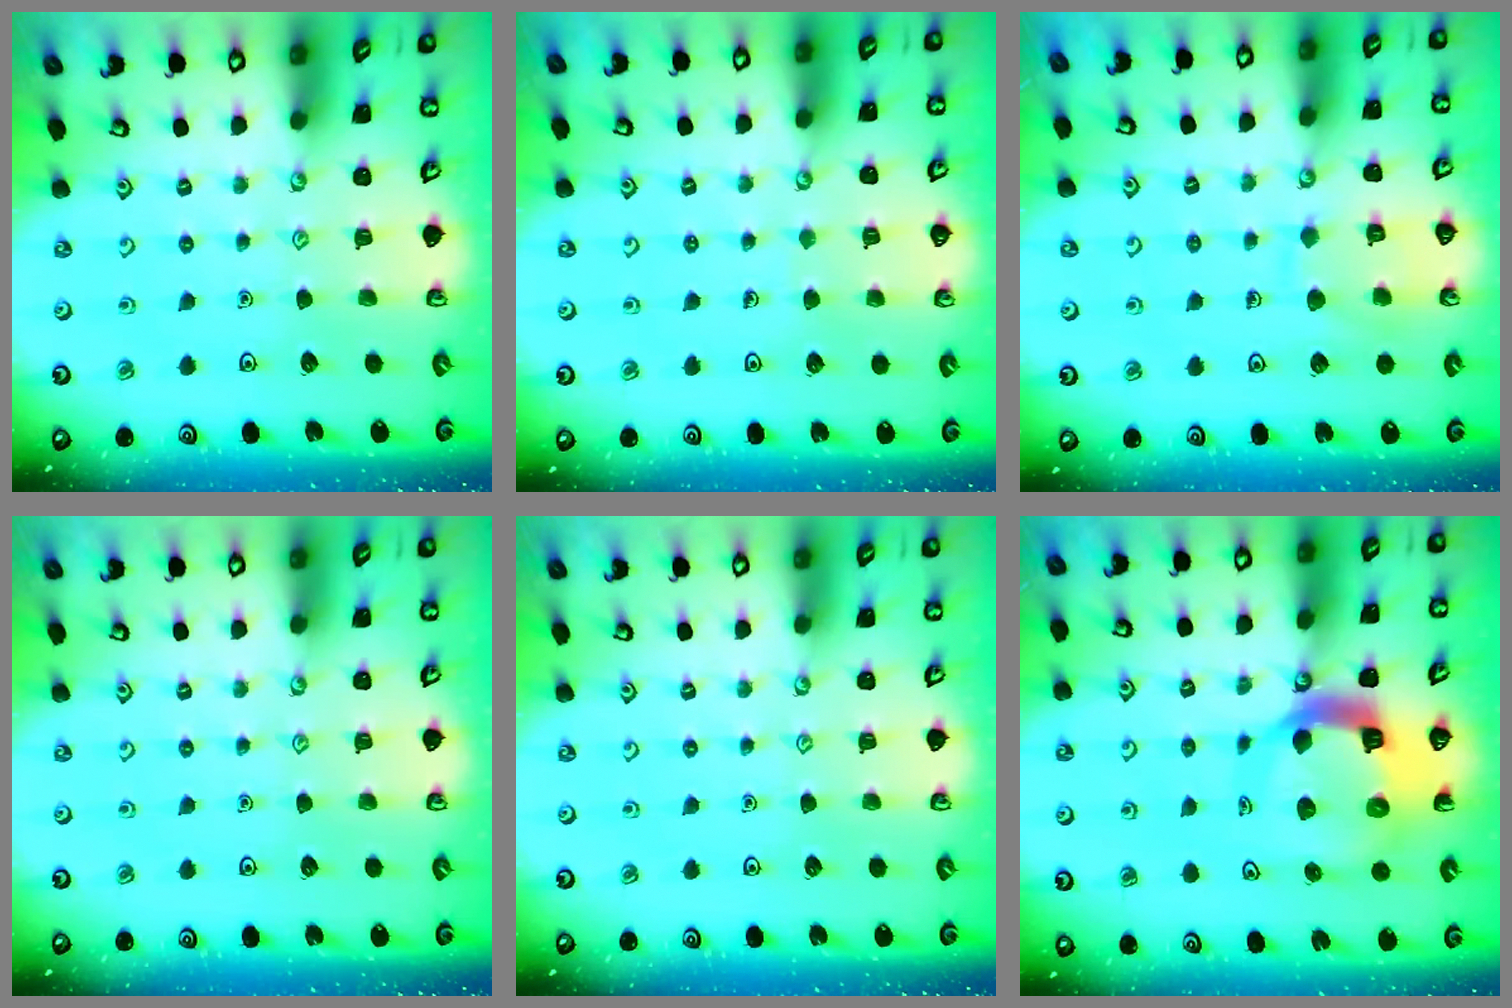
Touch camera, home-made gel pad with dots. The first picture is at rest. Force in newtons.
{"total": 2.6, "press": 2.6, "slide": 0.2}
{"total": 8.3, "press": 8.3, "slide": 0.4}
{"total": 0.0}
{"total": 0.0}
{"total": 12.9, "press": 12.8, "slide": 1.6}